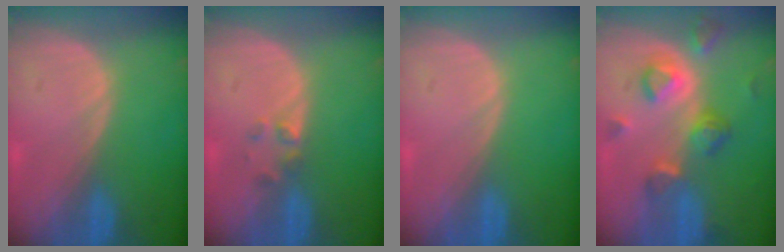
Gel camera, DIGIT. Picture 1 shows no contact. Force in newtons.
{"total": 1.9, "press": 1.7, "slide": 0.8}
{"total": 0.0}
{"total": 8.1, "press": 7.2, "slide": 3.7}